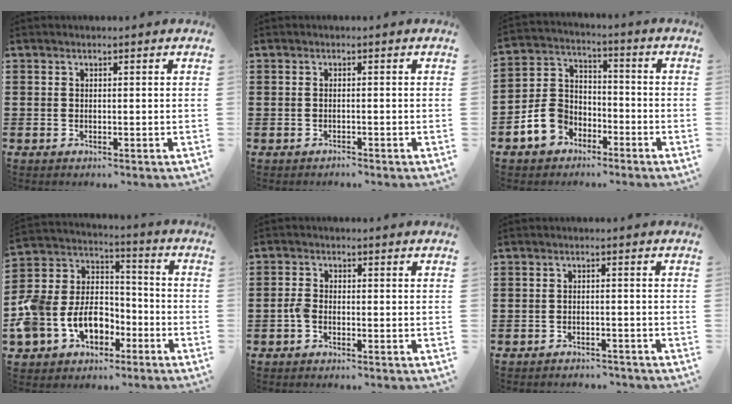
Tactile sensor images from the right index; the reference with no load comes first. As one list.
[{"total": 0.6, "force": [-0.6, 0.1, 0.2], "torque": [-0.006, -0.002, -0.011]}, {"total": 7.6, "force": [-4.0, 6.0, 2.5], "torque": [-0.088, 0.022, -0.081]}, {"total": 10.8, "force": [-5.1, 8.3, 4.5], "torque": [-0.121, 0.025, -0.094]}, {"total": 1.9, "force": [-0.9, 1.1, 1.3], "torque": [-0.043, -0.003, -0.021]}, {"total": 1.8, "force": [-1.8, 0.2, 0.0], "torque": [-0.006, 0.001, -0.038]}]